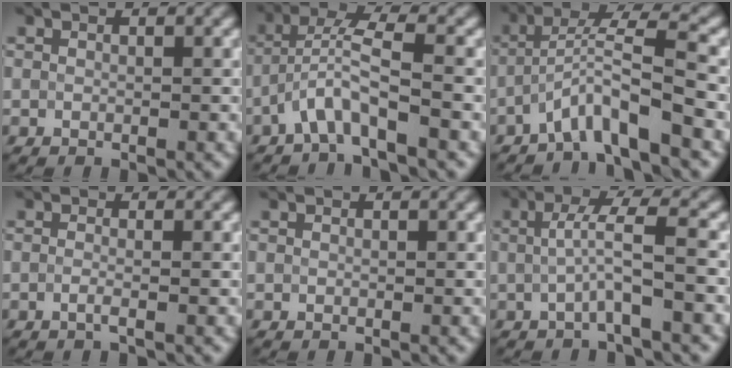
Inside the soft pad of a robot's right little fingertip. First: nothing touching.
{"total": 4.2, "force": [-2.0, 0.6, 3.6], "torque": [-0.067, 0.016, -0.043]}
{"total": 5.5, "force": [-3.1, 0.5, 4.5], "torque": [-0.079, 0.018, -0.061]}
{"total": 1.3, "force": [-0.4, 0.4, 1.2], "torque": [-0.017, -0.006, -0.011]}
{"total": 0.0}
{"total": 4.0, "force": [-0.5, 0.5, 3.9], "torque": [-0.069, 0.008, -0.015]}